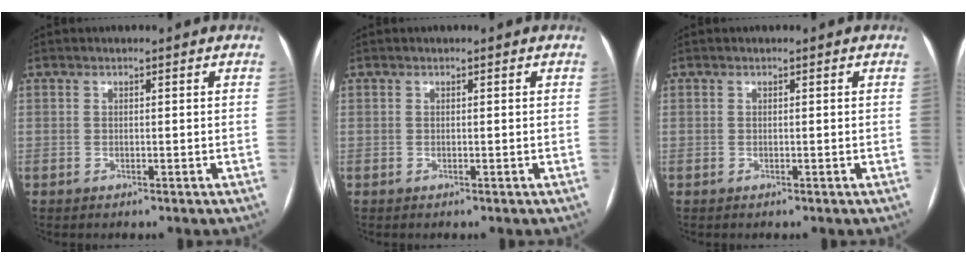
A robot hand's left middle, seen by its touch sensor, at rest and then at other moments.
{"total": 0.0}
{"total": 0.0}